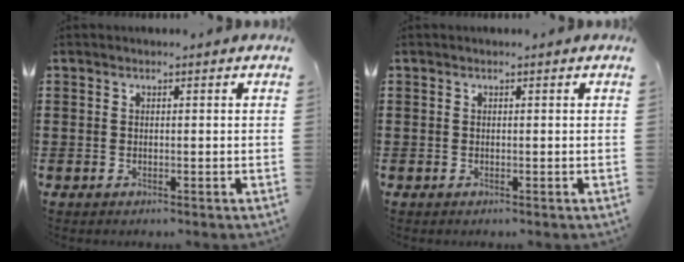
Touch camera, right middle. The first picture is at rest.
{"total": 0.0}